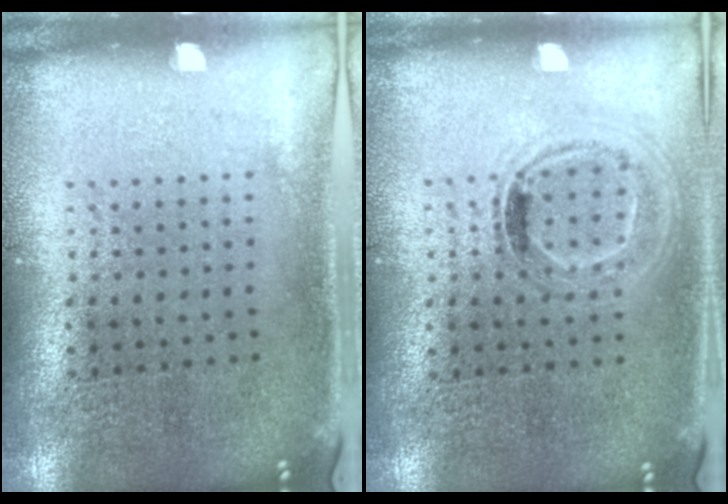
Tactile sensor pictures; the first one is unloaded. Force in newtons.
{"total": 1.0, "press": 0.9, "slide": 0.5}